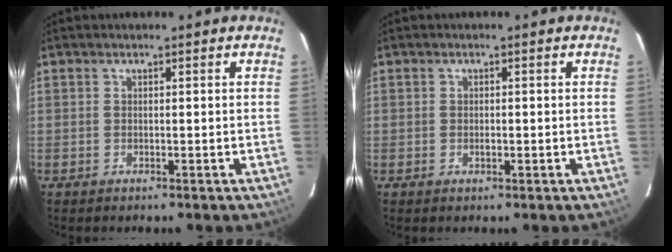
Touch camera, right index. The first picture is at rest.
{"total": 0.9, "force": [-0.2, 0.8, 0.4], "torque": [-0.006, 0.000, -0.001]}